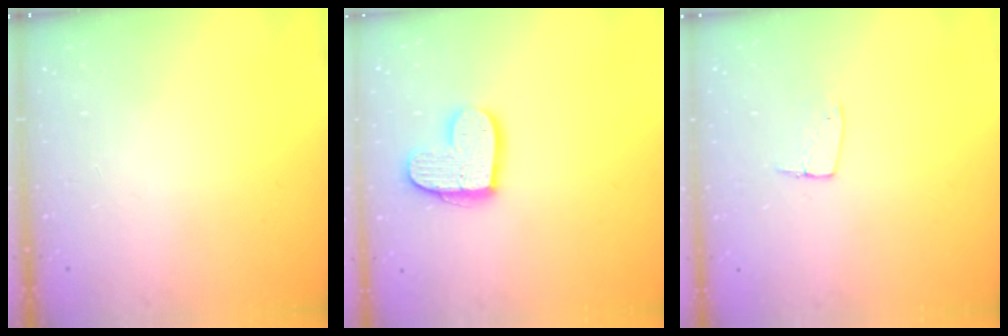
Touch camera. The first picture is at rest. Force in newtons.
{"total": 14.5, "press": 14.5, "slide": 1.0}
{"total": 6.0, "press": 6.0, "slide": 0.4}